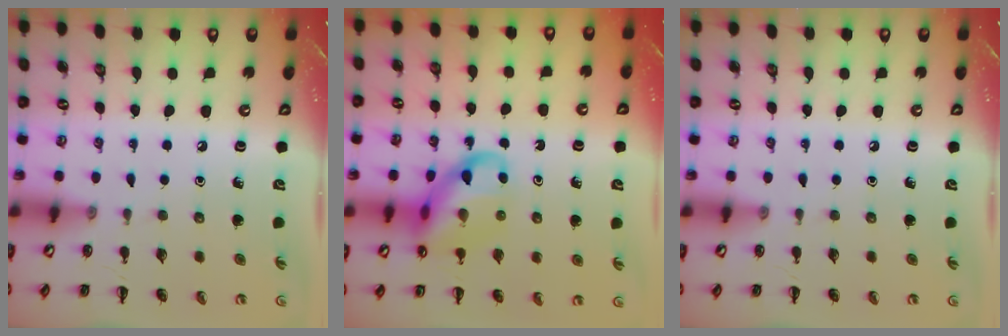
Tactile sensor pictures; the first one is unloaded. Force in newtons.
{"total": 13.8, "press": 13.7, "slide": 2.2}
{"total": 0.0}